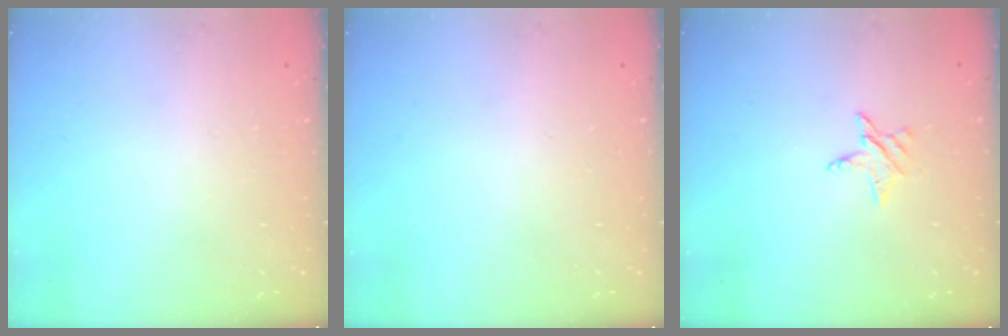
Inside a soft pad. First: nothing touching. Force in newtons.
{"total": 0.0}
{"total": 2.7, "press": 2.7, "slide": 0.2}